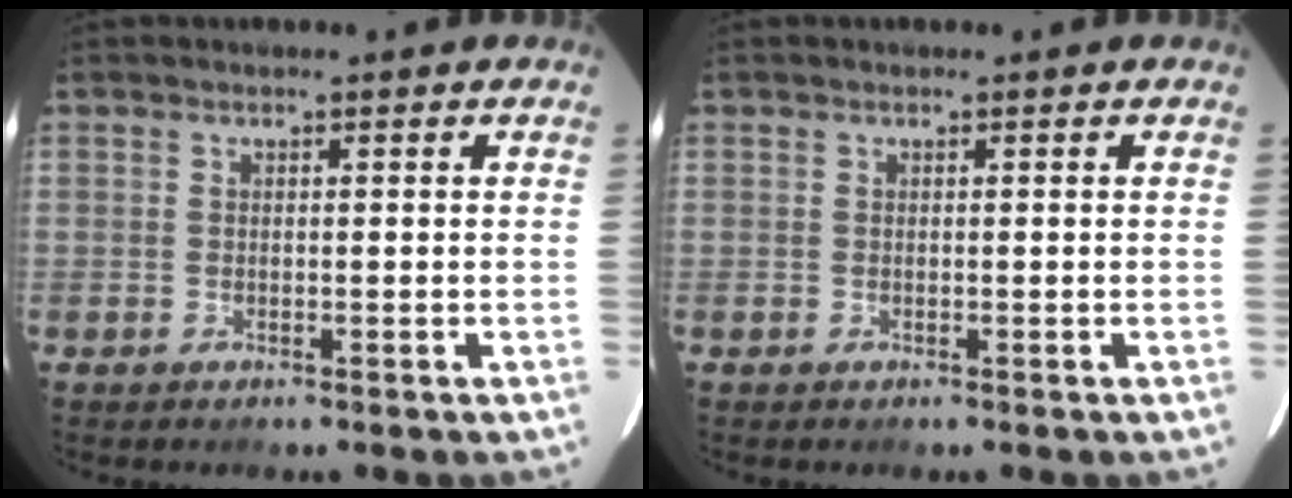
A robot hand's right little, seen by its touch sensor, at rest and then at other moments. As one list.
[{"total": 0.0}]